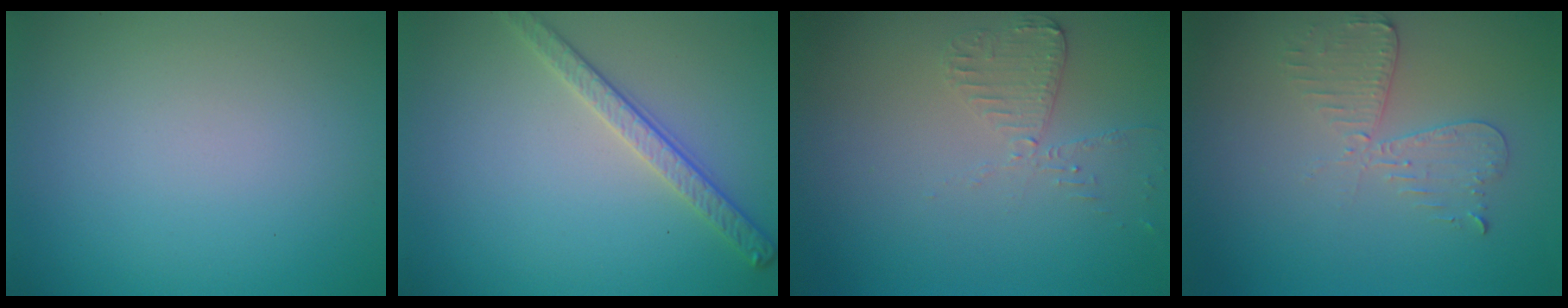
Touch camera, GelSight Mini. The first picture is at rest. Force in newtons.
{"total": 2.8, "press": 2.6, "slide": 1.1}
{"total": 2.4, "press": 2.4, "slide": 0.2}
{"total": 2.7, "press": 2.4, "slide": 1.1}